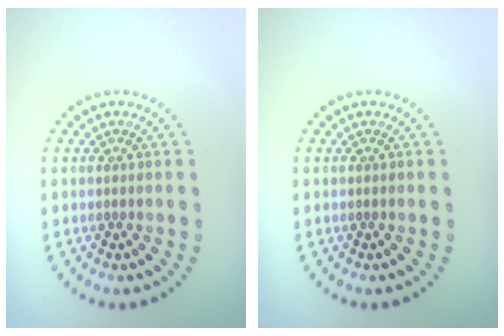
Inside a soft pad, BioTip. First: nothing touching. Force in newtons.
{"total": 0.0}